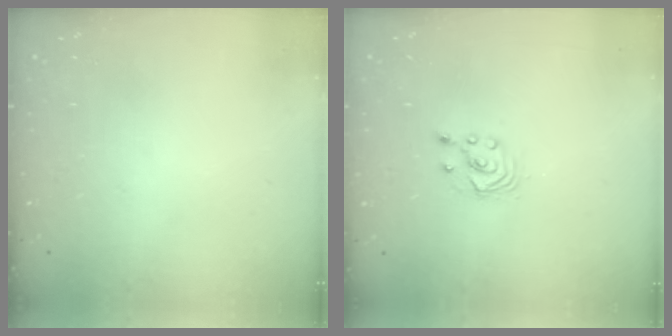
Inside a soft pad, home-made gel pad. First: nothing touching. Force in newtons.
{"total": 1.7, "press": 1.7, "slide": 0.2}